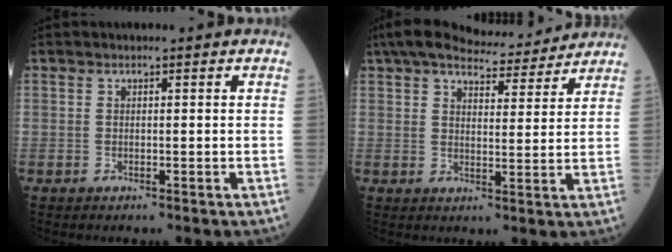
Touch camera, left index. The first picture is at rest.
{"total": 12.9, "force": [11.8, 2.5, 4.7], "torque": [-0.069, 0.016, 0.163]}